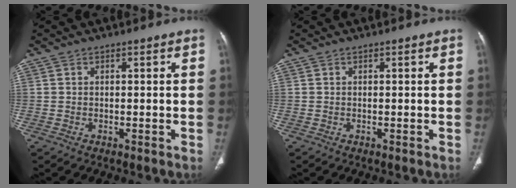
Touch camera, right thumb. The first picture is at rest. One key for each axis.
{"total": 0.0}